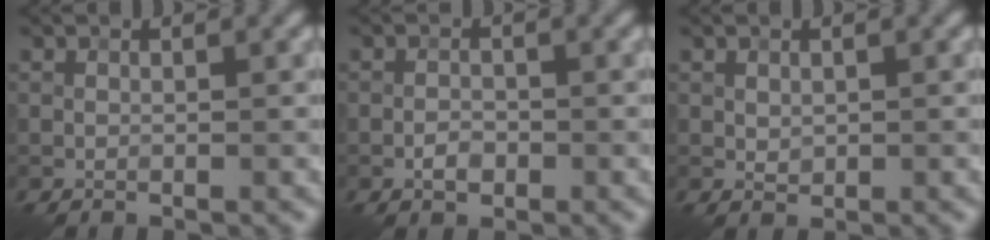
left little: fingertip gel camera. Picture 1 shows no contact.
{"total": 1.5, "force": [-0.7, 0.9, 0.9], "torque": [-0.013, 0.002, -0.015]}
{"total": 0.8, "force": [0.2, 0.6, 0.4], "torque": [-0.009, -0.003, 0.007]}